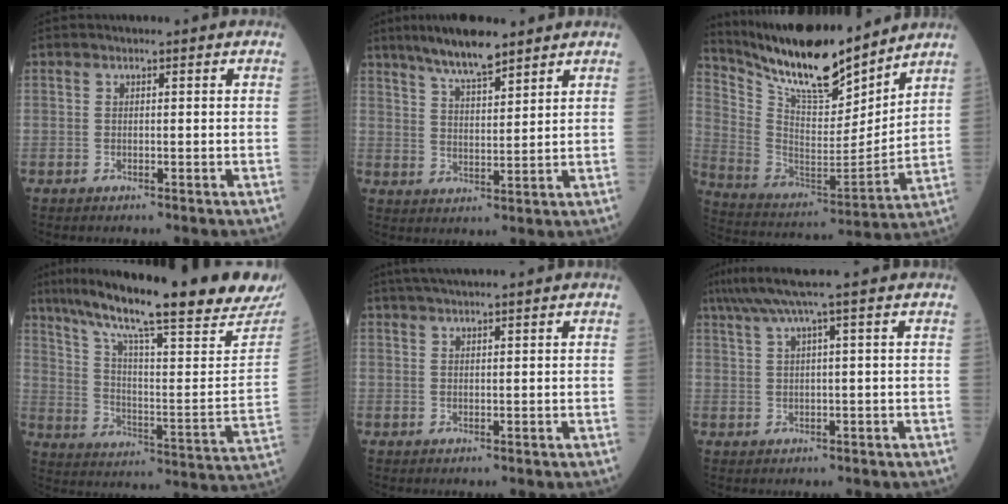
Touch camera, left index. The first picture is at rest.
{"total": 8.0, "force": [6.4, 1.2, 4.6], "torque": [-0.091, 0.012, 0.117]}
{"total": 17.8, "force": [15.7, 3.1, 7.9], "torque": [-0.154, -0.015, 0.285]}
{"total": 28.6, "force": [23.3, 2.3, 16.5], "torque": [-0.271, -0.049, 0.314]}
{"total": 6.0, "force": [5.1, -0.4, 3.1], "torque": [-0.047, 0.030, 0.083]}
{"total": 5.4, "force": [3.9, -1.8, 3.3], "torque": [-0.060, 0.023, 0.075]}